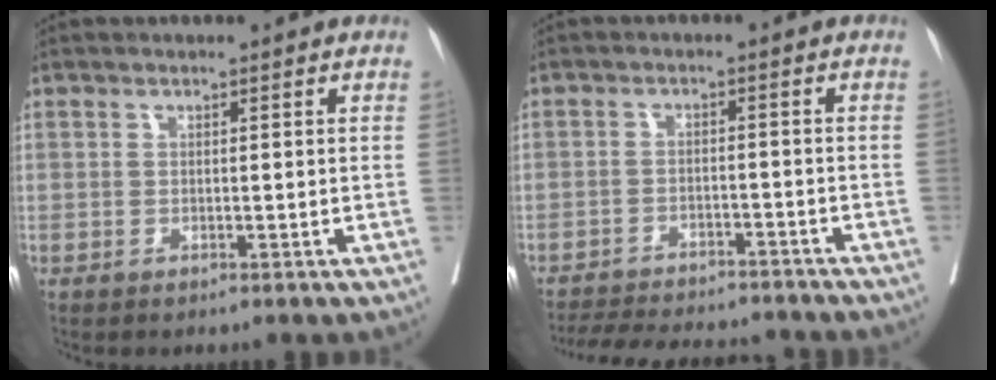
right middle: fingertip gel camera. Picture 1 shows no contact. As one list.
[{"total": 14.9, "force": [-13.7, 2.7, 5.0], "torque": [-0.101, -0.006, -0.189]}]